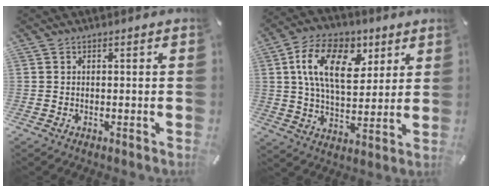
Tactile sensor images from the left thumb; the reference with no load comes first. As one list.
[{"total": 16.5, "force": [5.9, 10.2, 11.5], "torque": [-0.192, 0.000, 0.105]}]